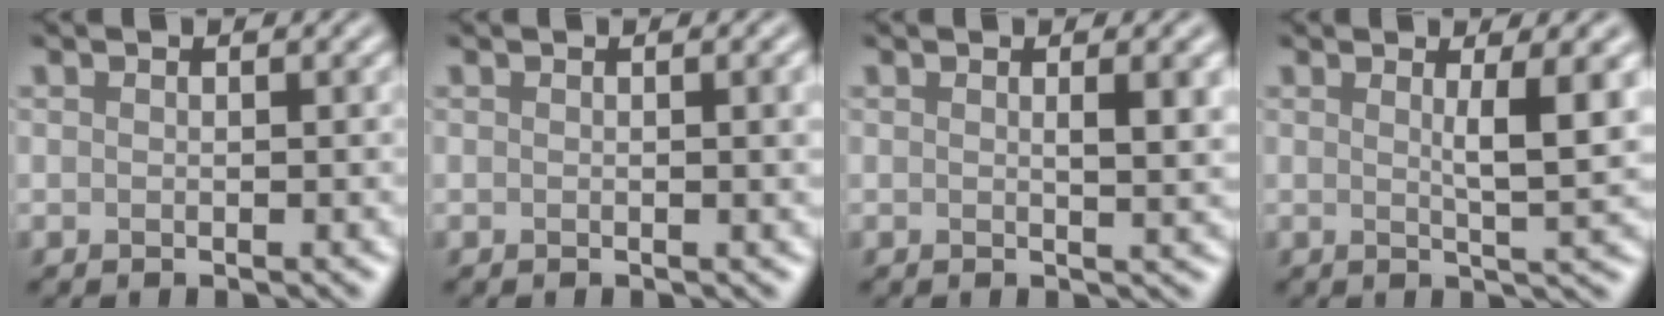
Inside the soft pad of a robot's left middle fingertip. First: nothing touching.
{"total": 1.5, "force": [0.0, 0.3, 1.5], "torque": [-0.010, 0.008, 0.003]}
{"total": 2.7, "force": [0.6, 0.7, 2.6], "torque": [-0.022, 0.006, 0.012]}
{"total": 3.8, "force": [0.8, 0.6, 3.7], "torque": [-0.046, 0.000, 0.016]}